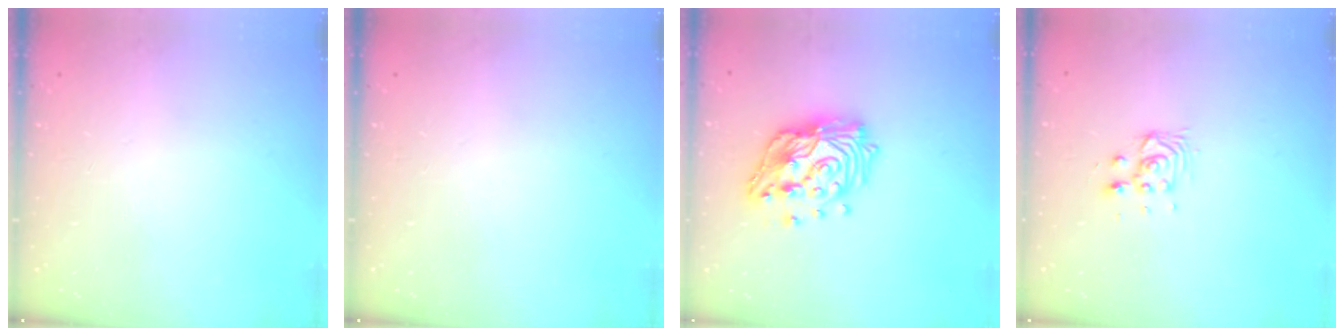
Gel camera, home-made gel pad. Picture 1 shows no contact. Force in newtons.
{"total": 0.0}
{"total": 18.2, "press": 18.1, "slide": 1.5}
{"total": 4.8, "press": 4.8, "slide": 0.9}